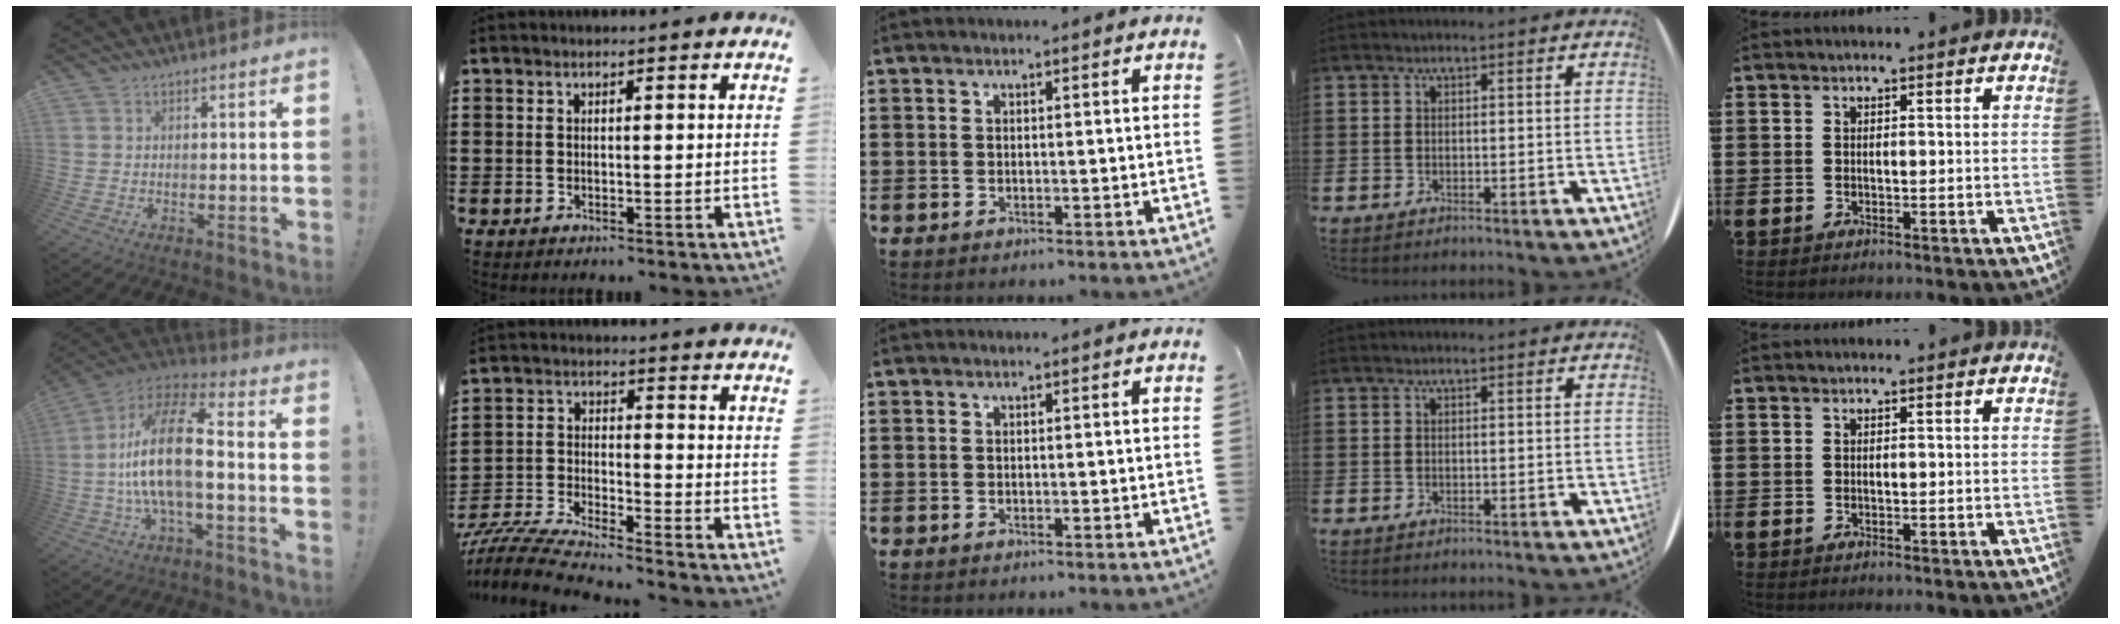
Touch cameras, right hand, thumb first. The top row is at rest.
{"thumb": {"total": 19.9, "force": [-1.6, 7.5, 18.4], "torque": [-0.345, 0.013, -0.035]}, "index": {"total": 6.1, "force": [-6.0, -0.1, 1.4], "torque": [-0.047, -0.010, -0.122]}}